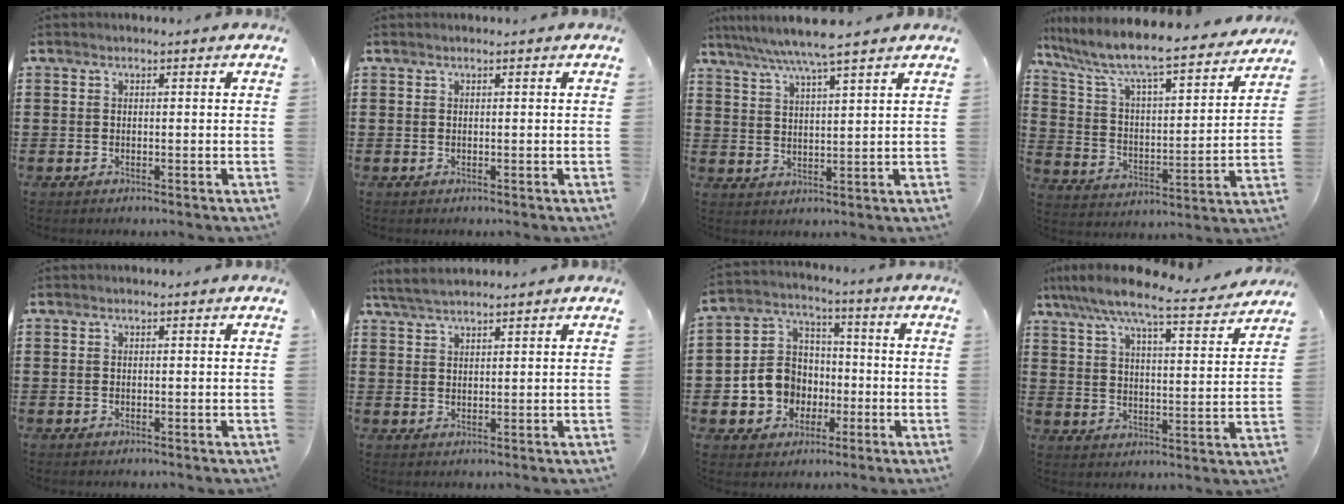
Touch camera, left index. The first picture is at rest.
{"total": 0.0}
{"total": 6.2, "force": [5.3, -0.4, 3.3], "torque": [-0.080, -0.020, 0.091]}
{"total": 7.6, "force": [6.7, 0.6, 3.5], "torque": [-0.100, -0.055, 0.107]}
{"total": 0.0}
{"total": 3.3, "force": [3.0, 0.5, 1.3], "torque": [-0.033, -0.001, 0.057]}
{"total": 8.6, "force": [-1.9, 8.0, 2.5], "torque": [-0.088, 0.011, -0.032]}
{"total": 7.7, "force": [6.8, 0.2, 3.7], "torque": [-0.098, -0.041, 0.113]}